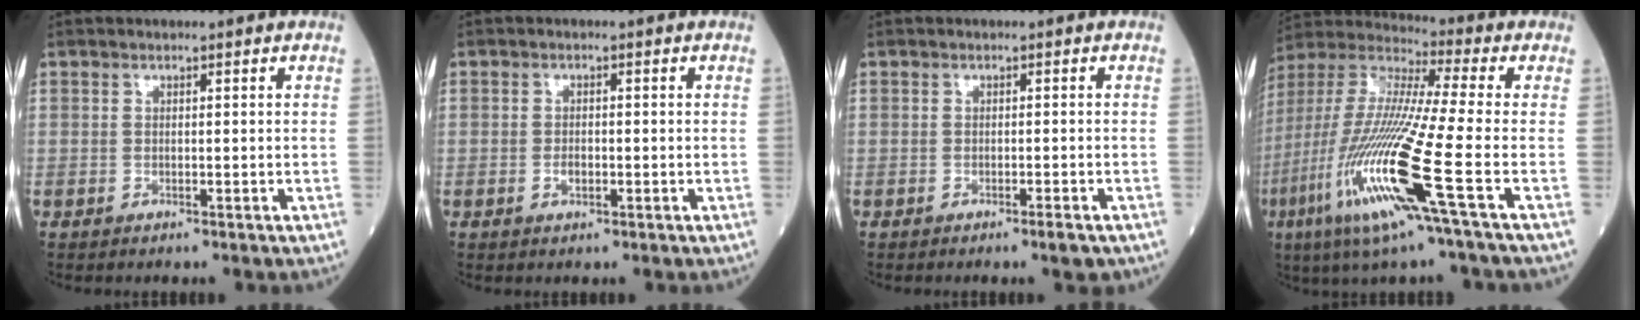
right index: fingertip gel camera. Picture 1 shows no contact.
{"total": 1.6, "force": [-0.6, 0.8, 1.2], "torque": [-0.023, 0.002, -0.009]}
{"total": 2.0, "force": [-1.3, 0.2, 1.5], "torque": [-0.021, -0.002, -0.015]}
{"total": 19.3, "force": [-7.4, -0.5, 17.9], "torque": [-0.404, -0.037, -0.154]}